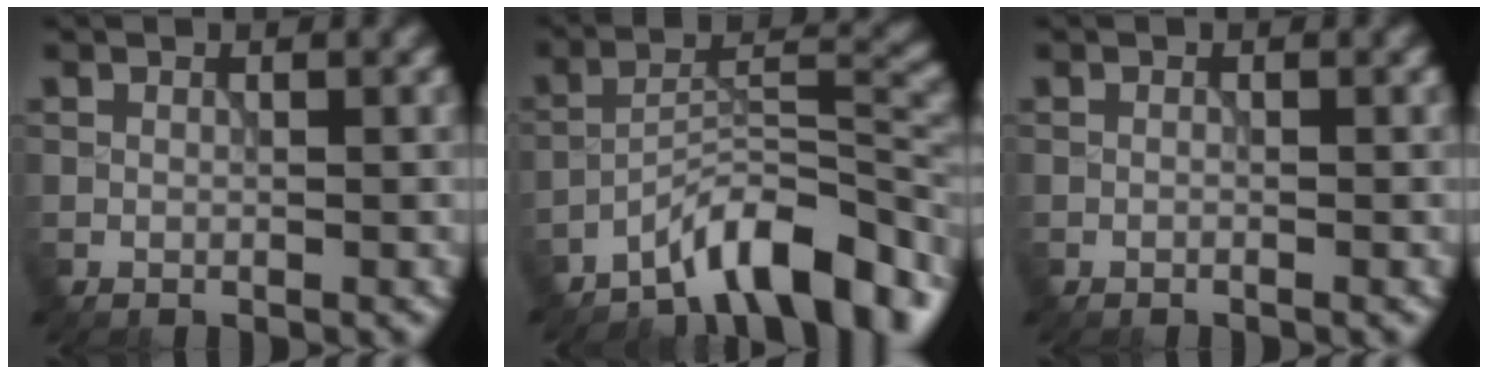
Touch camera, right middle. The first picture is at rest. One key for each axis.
{"total": 9.0, "fx": -6.5, "fy": 2.5, "fz": 5.7, "tx": -0.077, "ty": 0.008, "tz": -0.117}
{"total": 0.0}